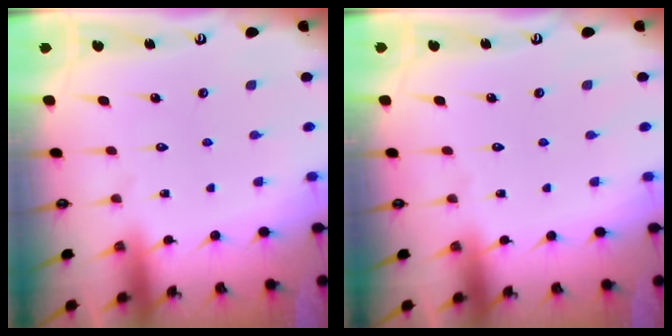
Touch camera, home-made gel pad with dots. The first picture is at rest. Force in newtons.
{"total": 0.0}